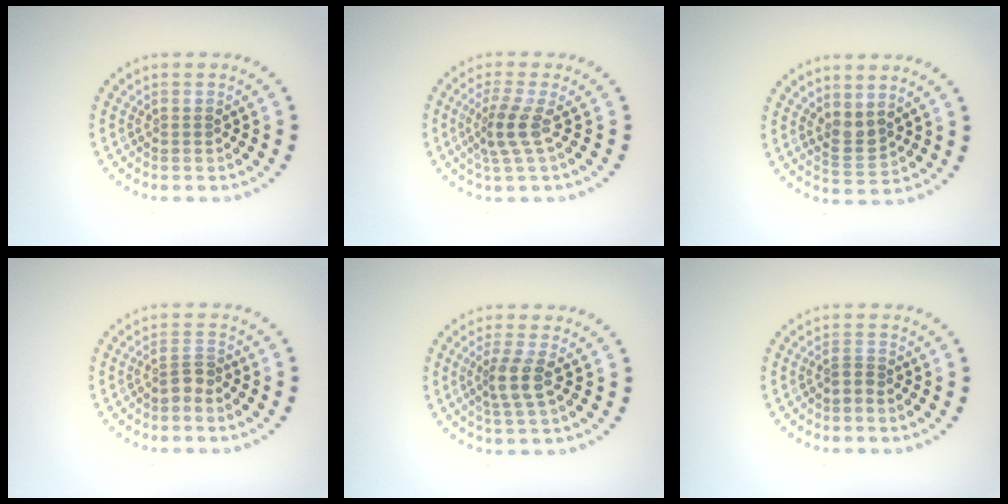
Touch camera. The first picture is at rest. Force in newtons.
{"total": 2.6, "press": 1.8, "slide": 1.8}
{"total": 1.8, "press": 1.6, "slide": 1.0}
{"total": 1.6, "press": 1.2, "slide": 1.0}
{"total": 2.5, "press": 2.0, "slide": 1.5}
{"total": 1.0, "press": 0.5, "slide": 0.8}